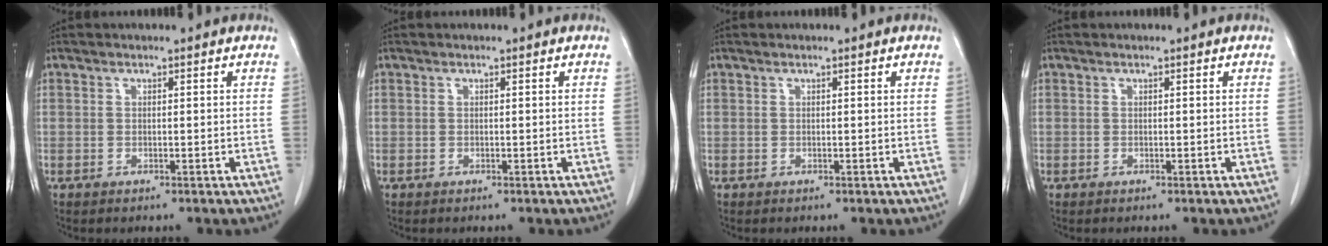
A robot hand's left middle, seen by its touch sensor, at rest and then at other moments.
{"total": 0.0}
{"total": 0.0}
{"total": 0.0}